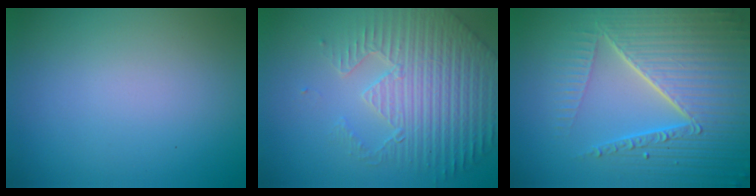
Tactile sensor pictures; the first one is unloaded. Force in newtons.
{"total": 5.9, "press": 5.0, "slide": 3.2}
{"total": 8.5, "press": 5.9, "slide": 6.1}